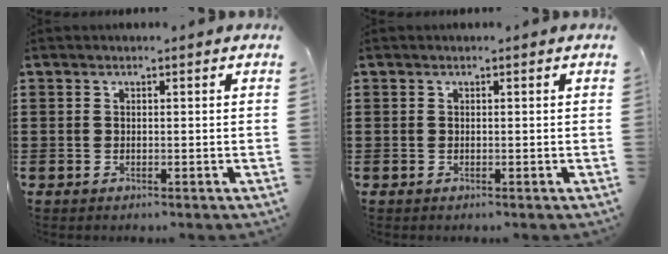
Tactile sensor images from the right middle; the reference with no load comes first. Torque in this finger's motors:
{"motor_torque": [0.00, 0.00, 0.00, 0.00]}